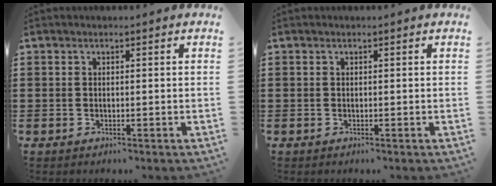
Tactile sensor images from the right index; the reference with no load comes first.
{"total": 0.0}